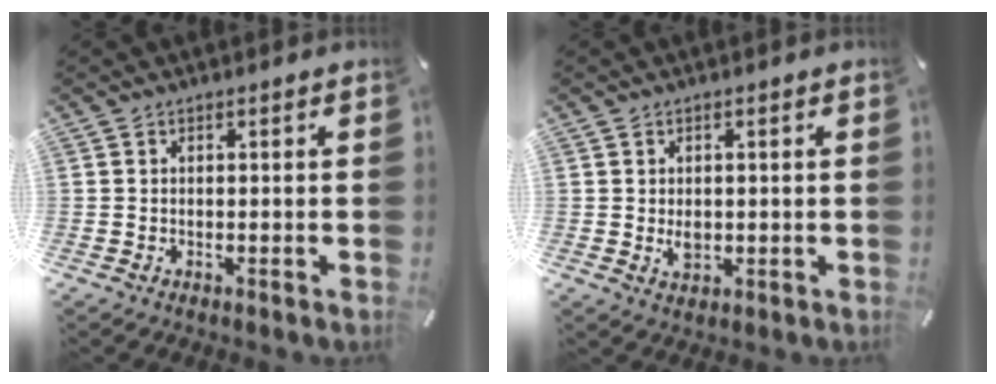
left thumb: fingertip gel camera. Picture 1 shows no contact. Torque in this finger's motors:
{"motor_torque": [0.64, 0.97, 0.00, 0.01, -0.01]}